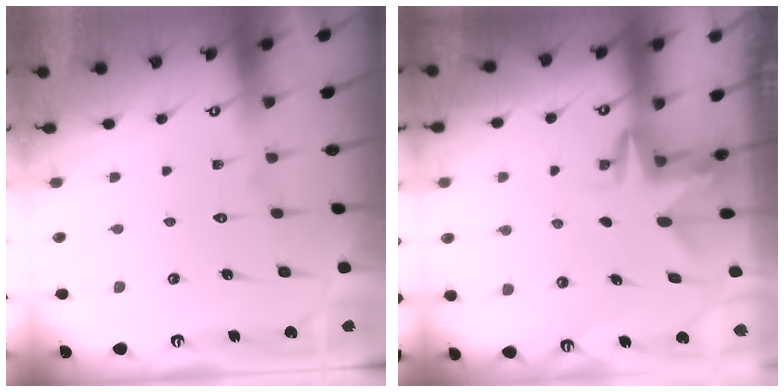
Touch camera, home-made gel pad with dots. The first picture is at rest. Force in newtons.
{"total": 3.2, "press": 3.2, "slide": 0.3}